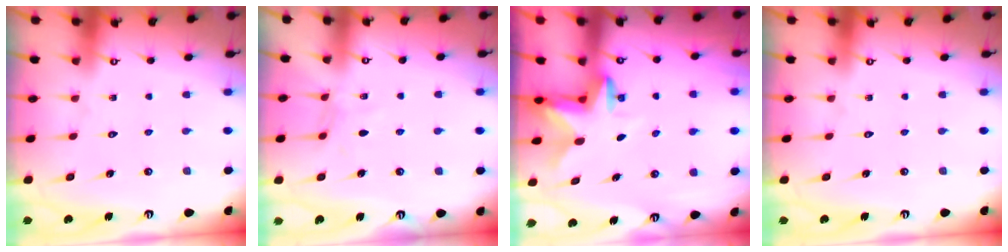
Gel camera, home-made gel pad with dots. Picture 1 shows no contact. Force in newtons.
{"total": 4.2, "press": 4.1, "slide": 0.6}
{"total": 2.8, "press": 2.7, "slide": 0.6}
{"total": 0.0}